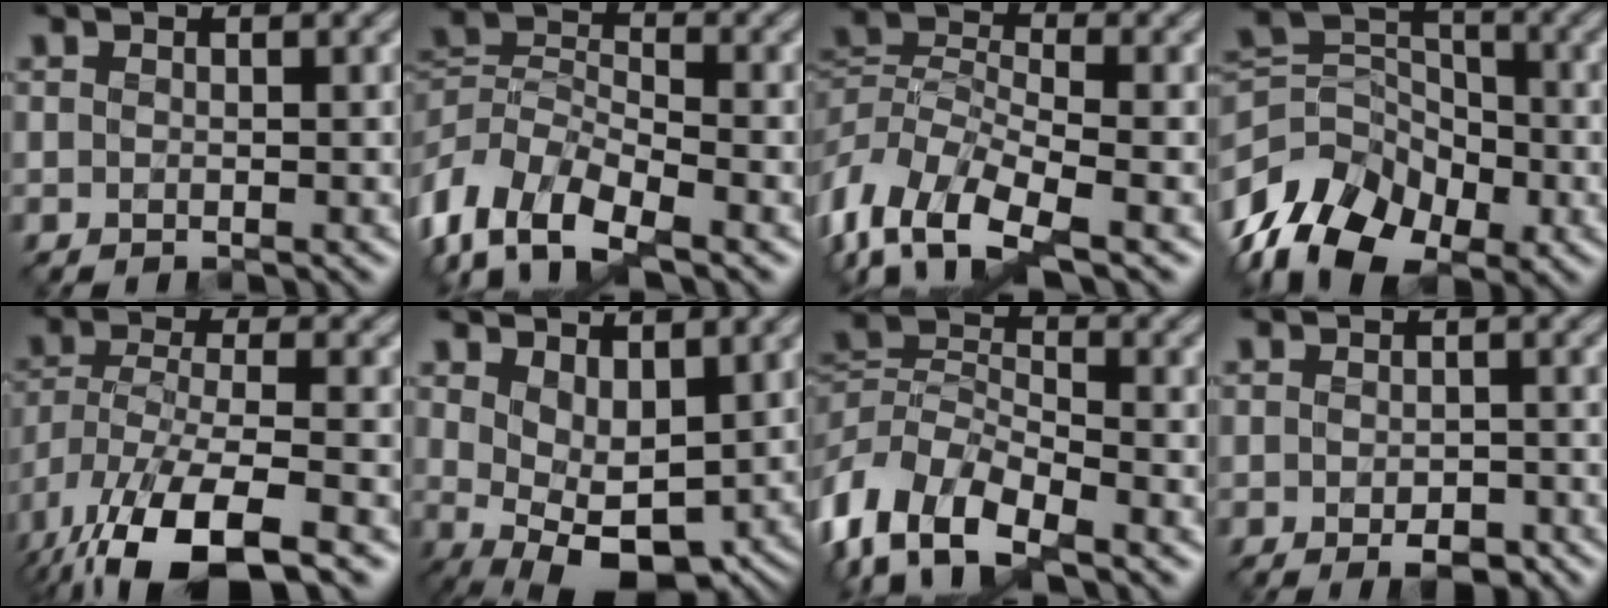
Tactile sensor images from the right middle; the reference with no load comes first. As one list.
[{"total": 7.9, "force": [-4.4, 4.1, 5.1], "torque": [-0.100, -0.002, -0.096]}, {"total": 7.8, "force": [-3.8, 3.8, 5.7], "torque": [-0.112, 0.003, -0.086]}, {"total": 11.3, "force": [-6.6, 7.4, 5.5], "torque": [-0.102, 0.018, -0.130]}, {"total": 12.1, "force": [-7.5, 4.3, 8.5], "torque": [-0.179, -0.033, -0.129]}, {"total": 5.3, "force": [0.9, 2.9, 4.3], "torque": [-0.081, -0.010, 0.022]}, {"total": 8.5, "force": [-4.7, 4.5, 5.5], "torque": [-0.108, 0.001, -0.103]}, {"total": 3.3, "force": [-1.6, 1.9, 2.1], "torque": [-0.024, -0.007, -0.025]}]